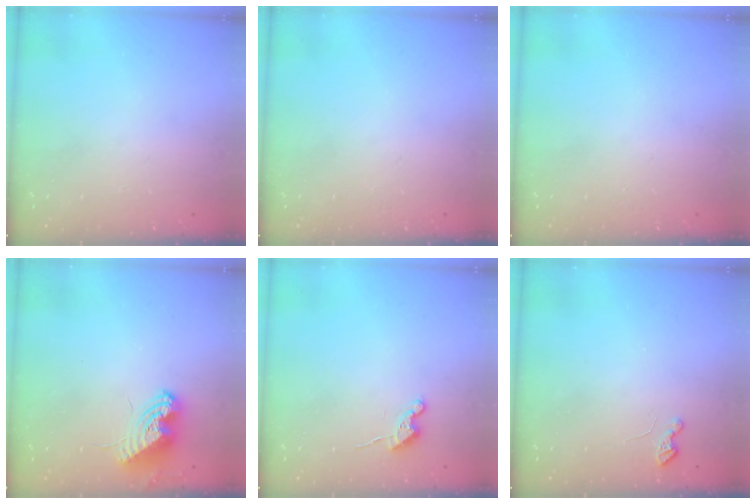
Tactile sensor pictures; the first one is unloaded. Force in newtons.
{"total": 0.0}
{"total": 0.0}
{"total": 8.6, "press": 8.6, "slide": 0.9}
{"total": 5.1, "press": 5.1, "slide": 0.6}
{"total": 4.2, "press": 4.1, "slide": 0.7}